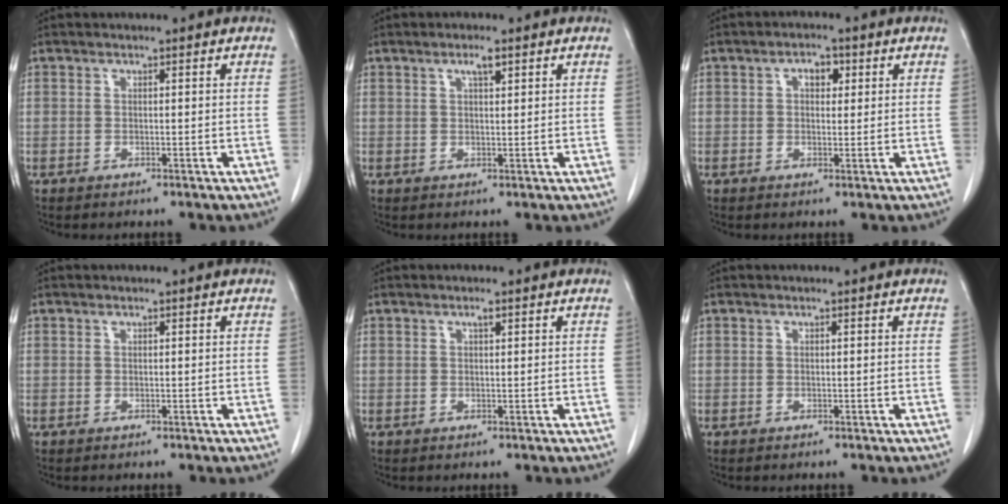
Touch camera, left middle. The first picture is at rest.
{"total": 2.1, "force": [1.2, 0.4, 1.7], "torque": [-0.033, 0.001, 0.021]}
{"total": 2.9, "force": [1.0, 1.7, 2.1], "torque": [-0.033, 0.010, 0.014]}
{"total": 0.0}
{"total": 0.8, "force": [0.5, 0.1, 0.6], "torque": [-0.013, -0.001, 0.007]}
{"total": 0.0}